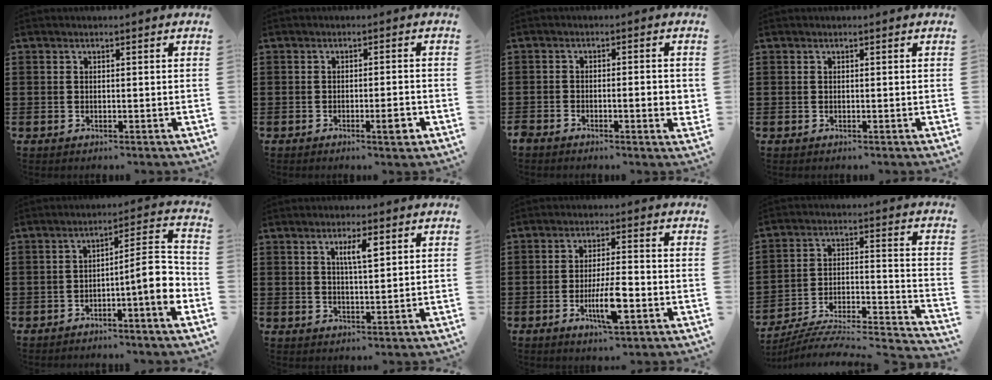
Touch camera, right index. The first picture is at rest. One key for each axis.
{"total": 3.1, "fx": -1.6, "fy": 0.4, "fz": 2.6, "tx": -0.042, "ty": -0.003, "tz": -0.026}
{"total": 3.4, "fx": -1.4, "fy": 0.6, "fz": 3.1, "tx": -0.047, "ty": -0.001, "tz": -0.024}
{"total": 0.0}
{"total": 8.6, "fx": -3.0, "fy": 1.2, "fz": 7.9, "tx": -0.108, "ty": -0.013, "tz": -0.062}
{"total": 3.9, "fx": 1.6, "fy": 0.9, "fz": 3.4, "tx": -0.063, "ty": 0.004, "tz": 0.023}
{"total": 7.2, "fx": -2.5, "fy": 1.5, "fz": 6.5, "tx": -0.133, "ty": -0.012, "tz": -0.047}
{"total": 5.8, "fx": -5.2, "fy": 1.1, "fz": 2.4, "tx": -0.044, "ty": -0.013, "tz": -0.106}